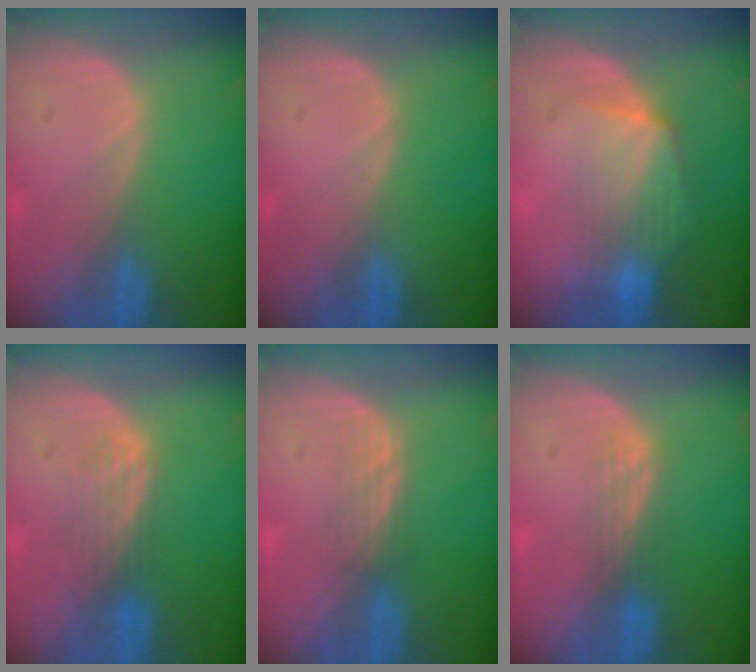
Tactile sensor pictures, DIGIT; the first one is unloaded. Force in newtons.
{"total": 0.0}
{"total": 6.9, "press": 6.4, "slide": 2.7}
{"total": 3.9, "press": 3.3, "slide": 2.2}
{"total": 2.3, "press": 2.2, "slide": 0.3}
{"total": 2.9, "press": 2.5, "slide": 1.5}